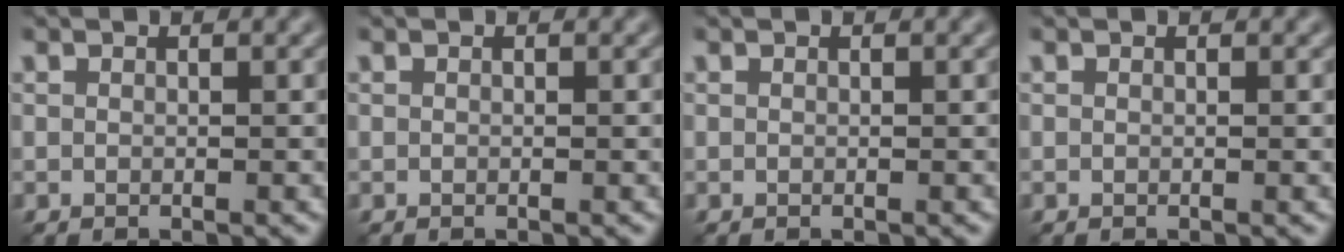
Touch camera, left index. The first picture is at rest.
{"total": 0.0}
{"total": 0.0}
{"total": 0.0}